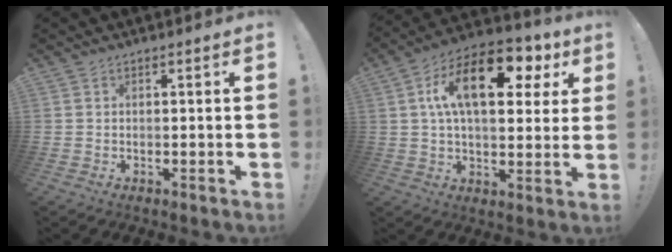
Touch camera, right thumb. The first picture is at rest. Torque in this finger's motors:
{"motor_torque": [0.45, 1.14, 1.77, 0.06, 0.16]}